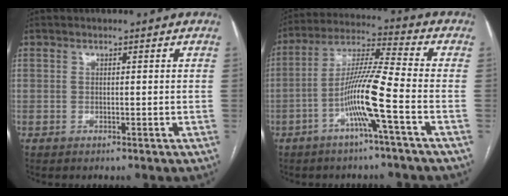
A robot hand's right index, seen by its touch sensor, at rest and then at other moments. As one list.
[{"total": 10.6, "force": [-4.0, -1.0, 9.8], "torque": [-0.190, 0.009, -0.080]}]